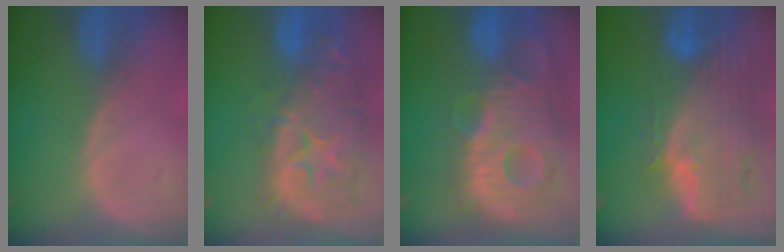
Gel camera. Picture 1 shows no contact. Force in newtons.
{"total": 14.0, "press": 11.3, "slide": 8.3}
{"total": 13.8, "press": 12.0, "slide": 6.8}
{"total": 11.7, "press": 10.0, "slide": 6.2}